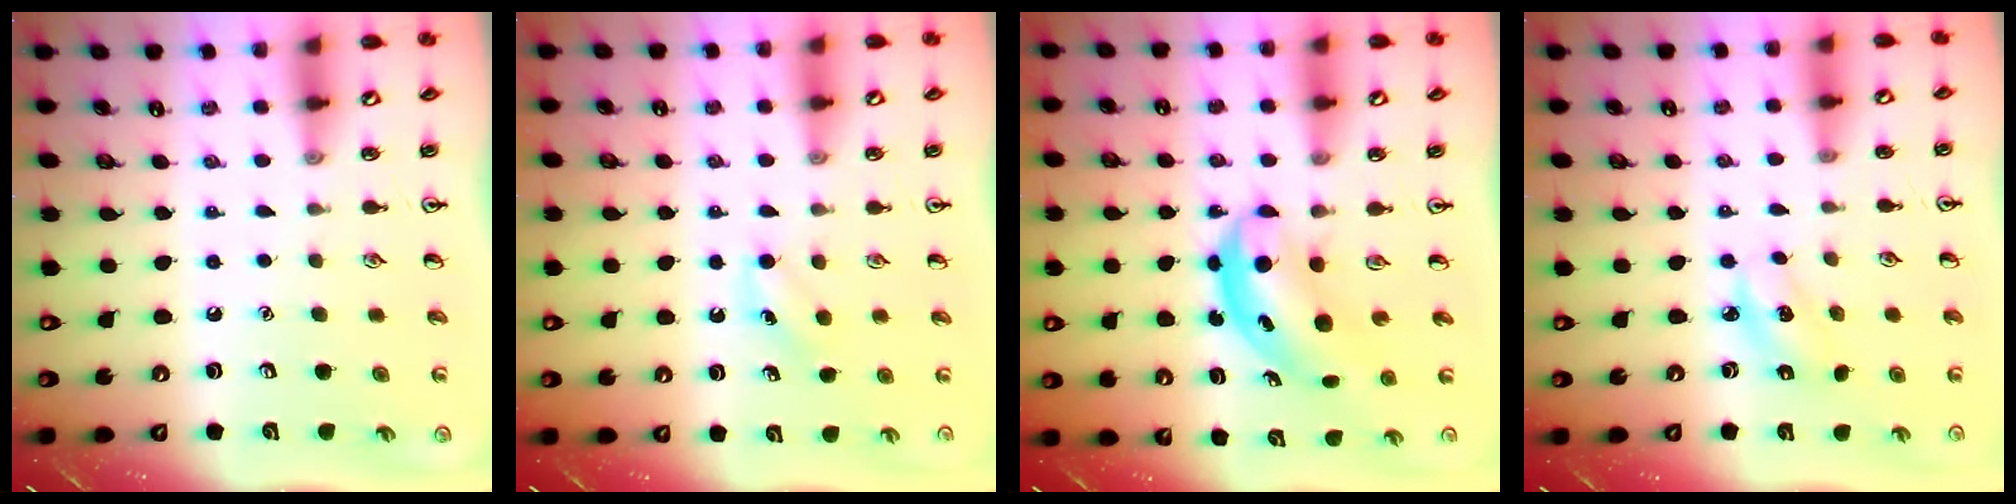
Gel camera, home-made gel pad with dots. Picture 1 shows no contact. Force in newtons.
{"total": 3.3, "press": 3.2, "slide": 1.0}
{"total": 5.1, "press": 5.1, "slide": 0.6}
{"total": 3.0, "press": 3.0, "slide": 0.5}